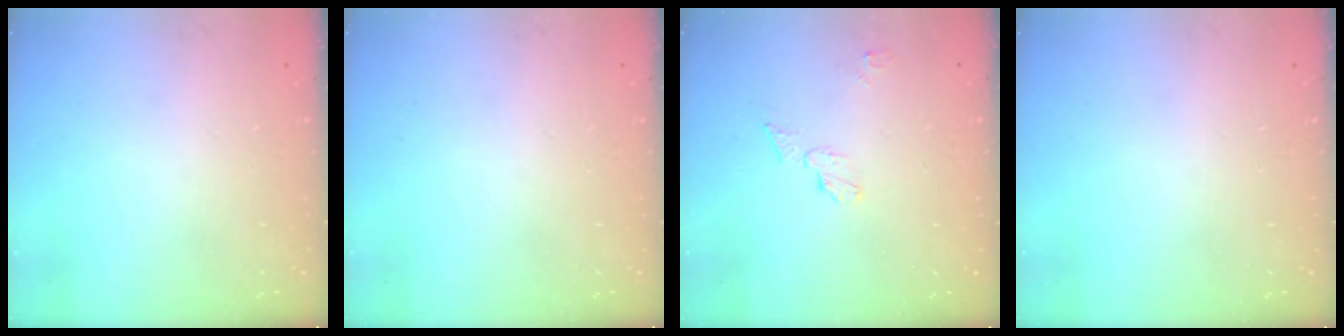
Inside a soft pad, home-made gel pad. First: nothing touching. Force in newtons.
{"total": 0.0}
{"total": 5.6, "press": 5.6, "slide": 0.3}
{"total": 0.0}